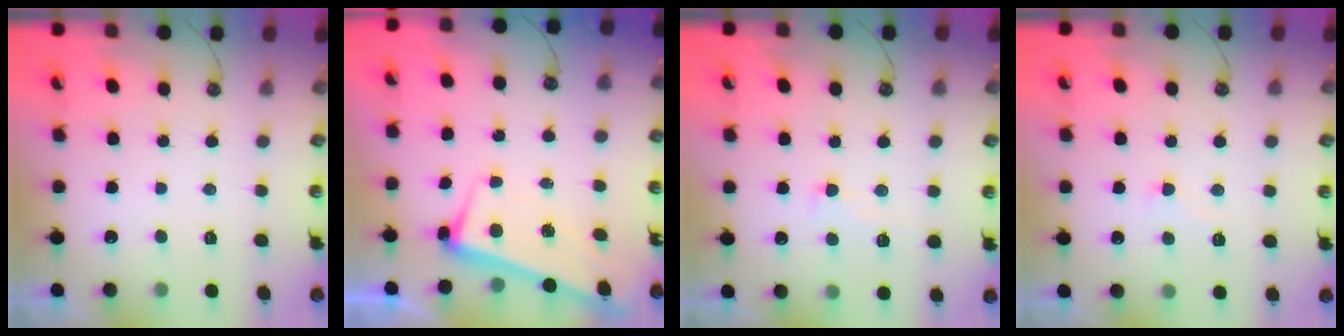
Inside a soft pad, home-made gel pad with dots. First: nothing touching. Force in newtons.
{"total": 2.8, "press": 2.6, "slide": 0.9}
{"total": 2.1, "press": 2.0, "slide": 0.5}
{"total": 2.5, "press": 2.5, "slide": 0.4}